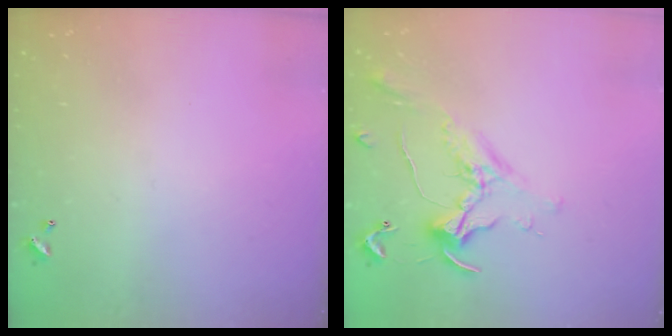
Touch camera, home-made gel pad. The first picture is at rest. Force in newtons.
{"total": 1.1, "press": 1.0, "slide": 0.4}